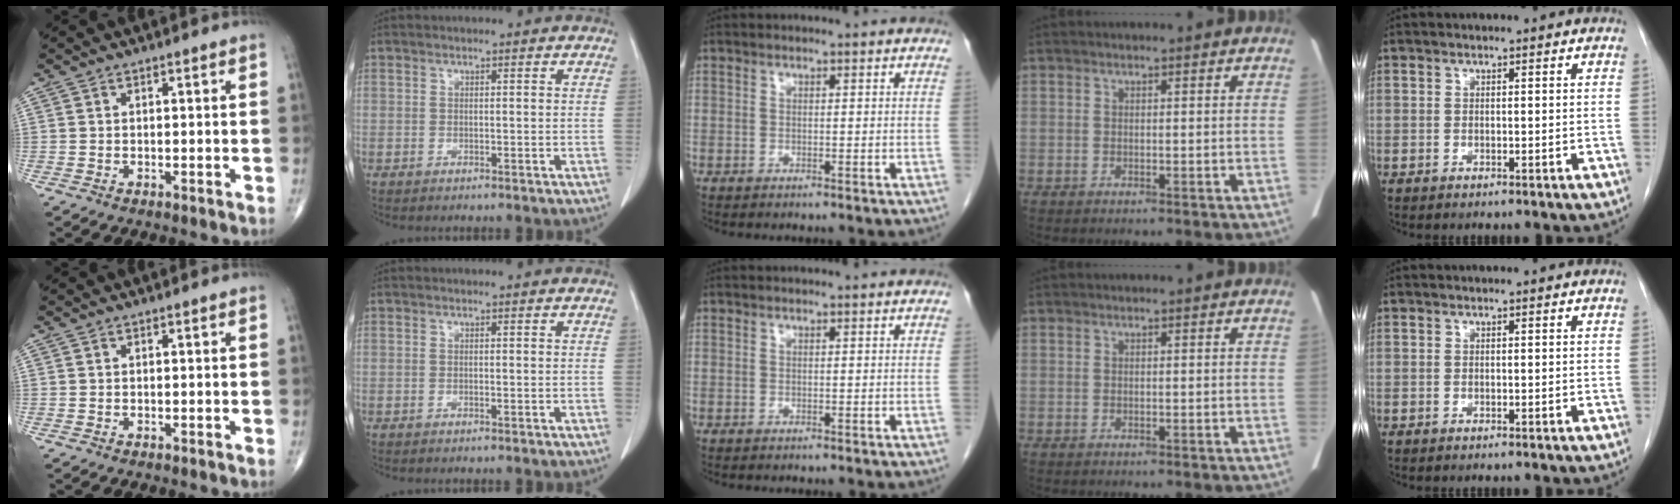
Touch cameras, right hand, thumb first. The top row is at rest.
{}